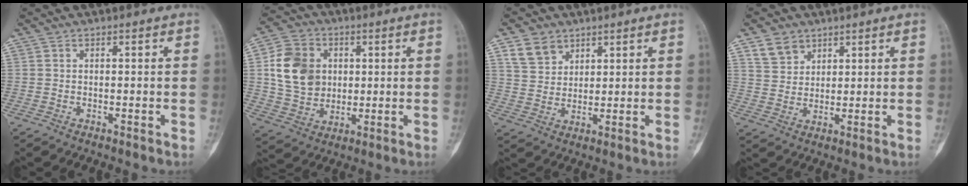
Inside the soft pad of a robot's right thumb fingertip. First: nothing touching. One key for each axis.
{"total": 13.3, "fx": 2.2, "fy": 10.8, "fz": 7.5, "tx": -0.112, "ty": 0.000, "tz": 0.044}
{"total": 6.2, "fx": 3.8, "fy": 4.4, "fz": 2.1, "tx": -0.021, "ty": -0.018, "tz": 0.079}
{"total": 5.2, "fx": 3.5, "fy": 3.6, "fz": 1.4, "tx": -0.010, "ty": -0.018, "tz": 0.071}